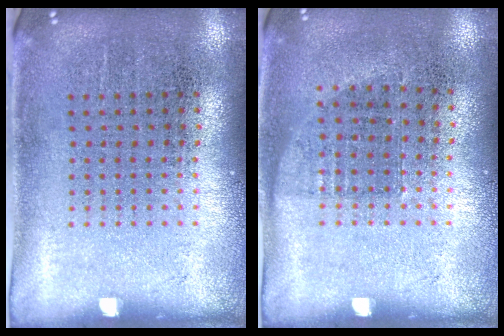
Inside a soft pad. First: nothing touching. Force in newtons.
{"total": 0.7, "press": 0.6, "slide": 0.3}